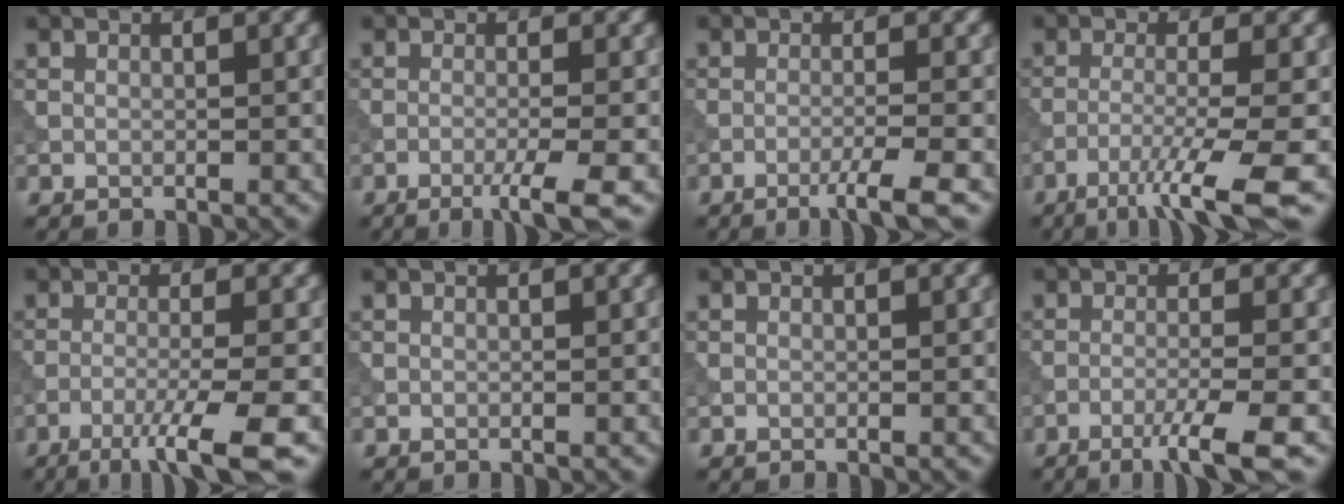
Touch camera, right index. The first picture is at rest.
{"total": 3.8, "force": [-1.8, 0.4, 3.3], "torque": [-0.052, 0.000, -0.039]}
{"total": 3.4, "force": [-1.8, 0.3, 2.8], "torque": [-0.041, 0.003, -0.042]}
{"total": 7.2, "force": [-4.2, 0.7, 5.9], "torque": [-0.091, -0.002, -0.083]}
{"total": 6.3, "force": [-3.6, 0.7, 5.1], "torque": [-0.073, 0.001, -0.072]}
{"total": 0.0}
{"total": 0.0}
{"total": 4.2, "force": [-2.3, 0.3, 3.5], "torque": [-0.053, 0.003, -0.052]}